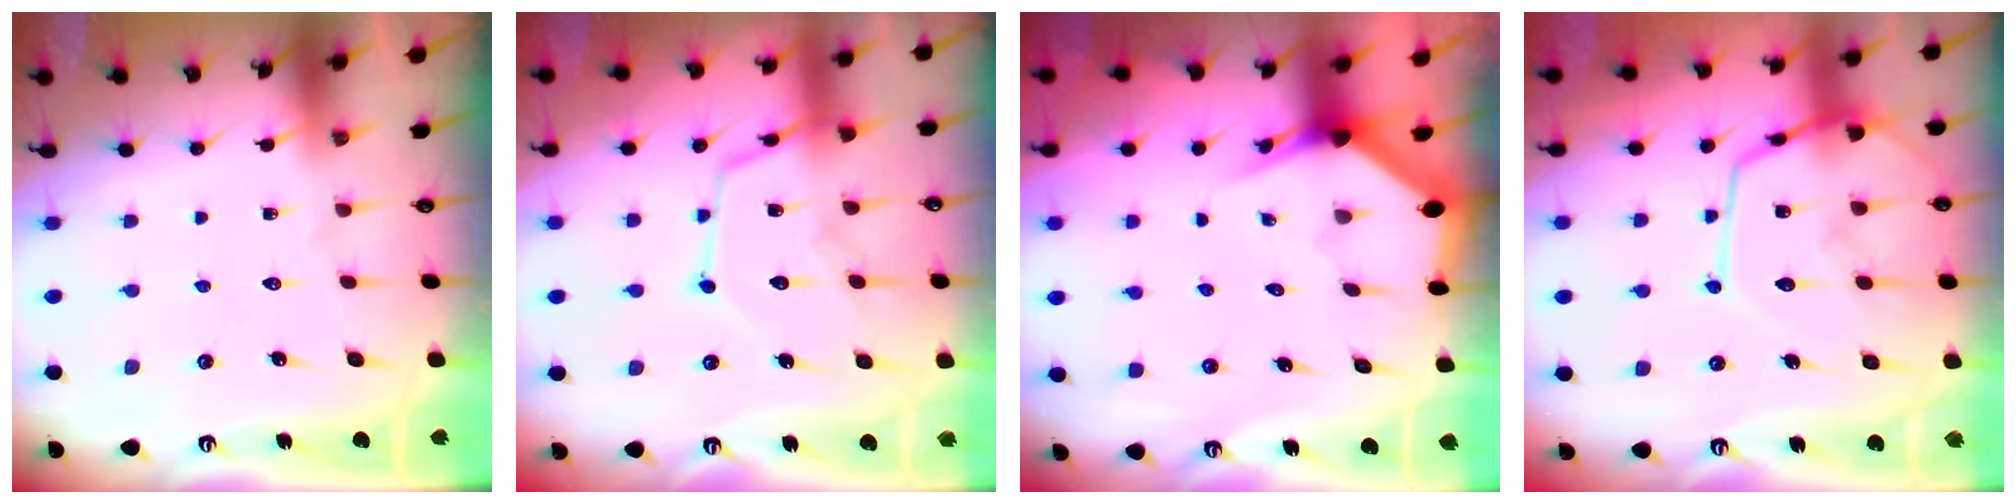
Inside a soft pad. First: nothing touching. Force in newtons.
{"total": 13.2, "press": 13.1, "slide": 1.2}
{"total": 3.0, "press": 3.0, "slide": 0.0}
{"total": 15.1, "press": 15.1, "slide": 1.3}